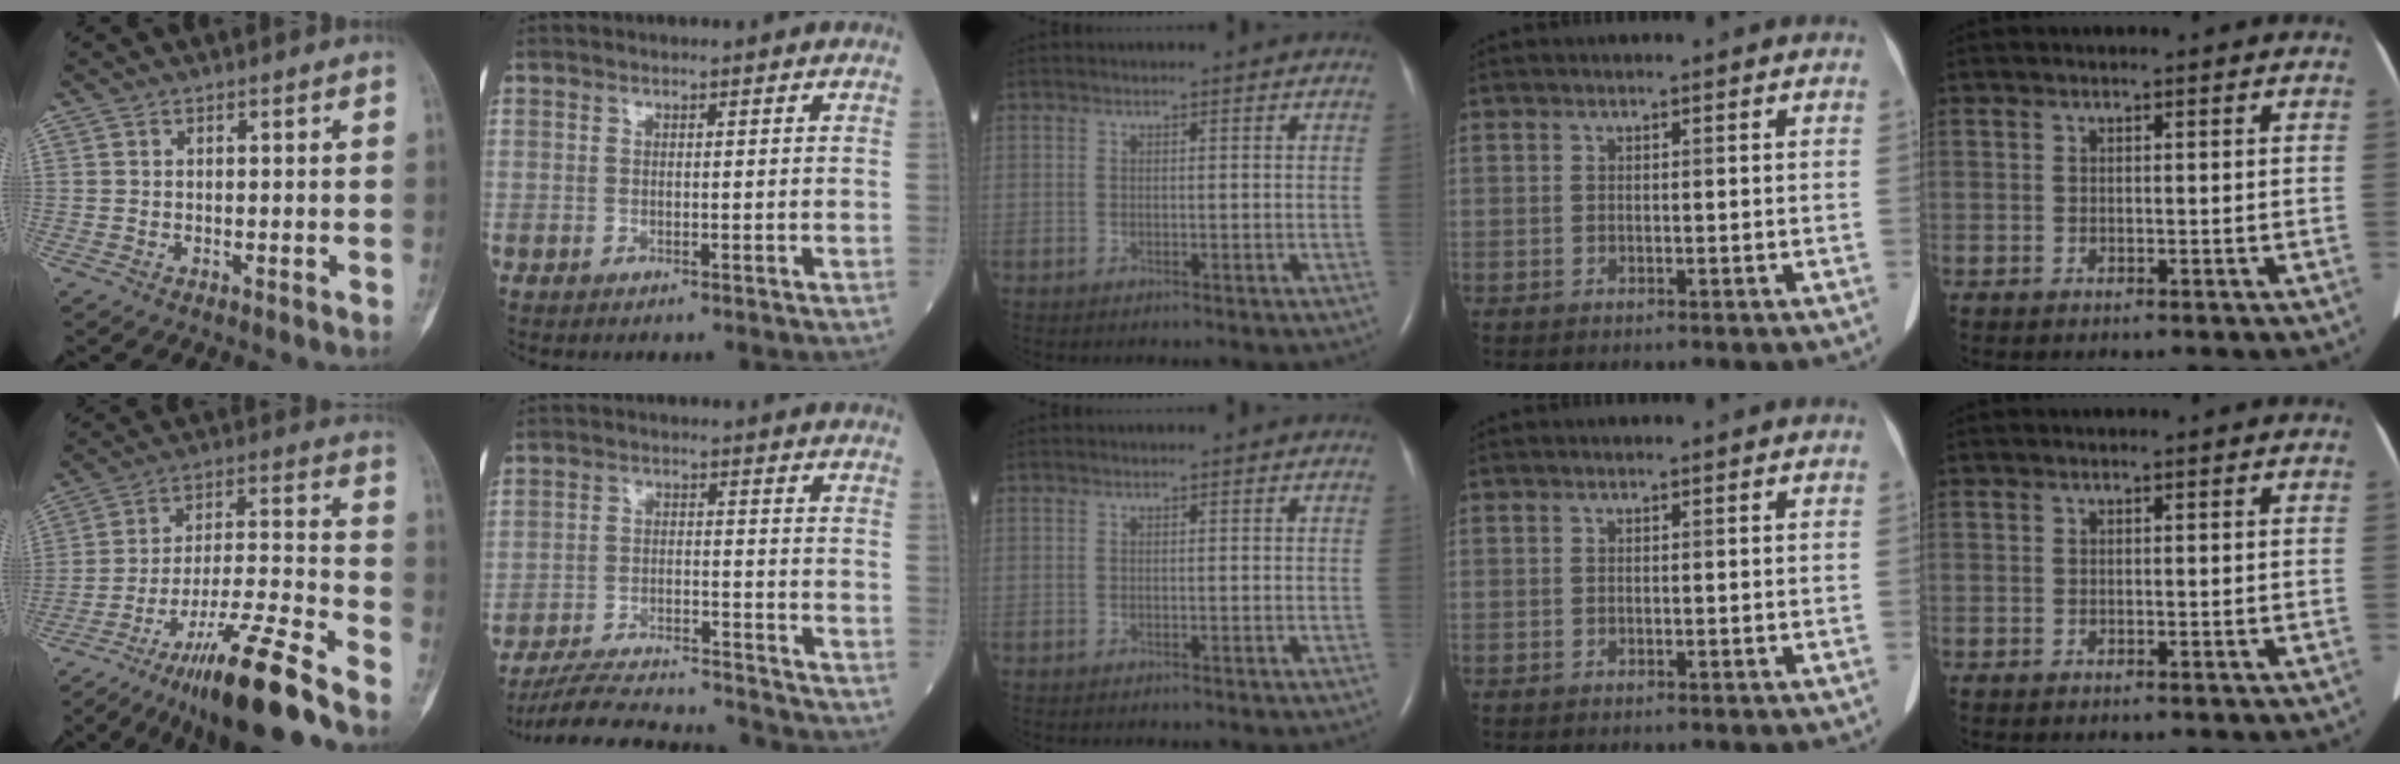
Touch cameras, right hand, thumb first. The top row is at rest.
{"thumb": {"total": 18.7, "force": [-14.0, 1.4, 12.4], "torque": [-0.227, 0.067, -0.239]}, "index": {"total": 15.9, "force": [-15.3, 1.6, 4.0], "torque": [-0.078, 0.003, -0.231]}}